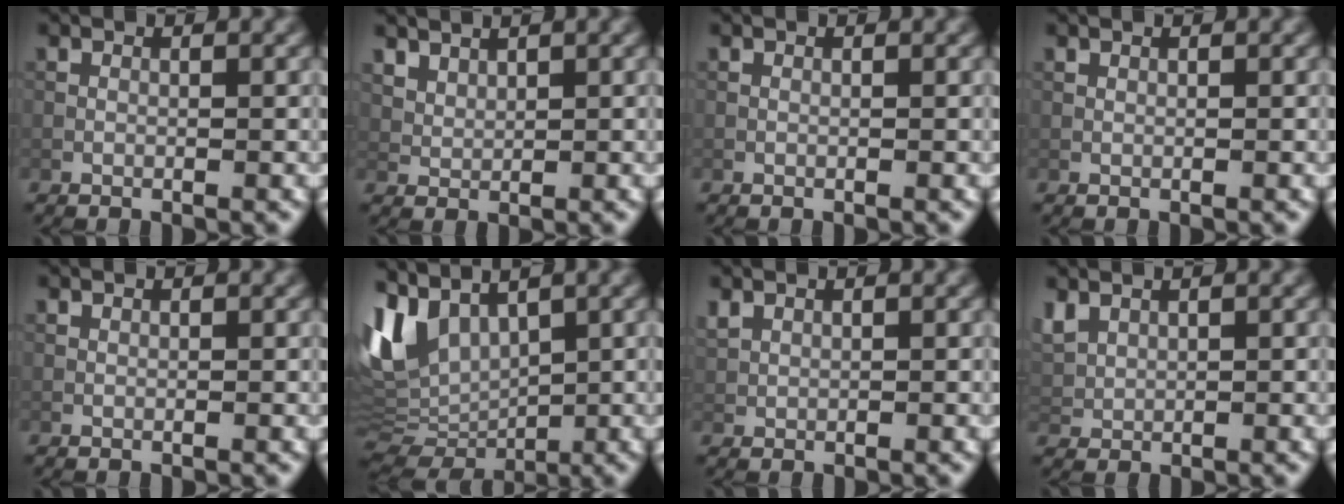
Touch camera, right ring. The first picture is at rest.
{"total": 2.6, "force": [2.2, 1.2, 0.8], "torque": [-0.024, -0.008, 0.062]}
{"total": 0.0}
{"total": 0.0}
{"total": 0.0}
{"total": 8.4, "force": [2.6, 4.9, 6.3], "torque": [-0.147, -0.006, 0.048]}
{"total": 1.1, "force": [0.8, 0.6, 0.3], "torque": [-0.010, 0.002, 0.020]}
{"total": 2.6, "force": [1.7, 1.5, 1.4], "torque": [-0.037, 0.006, 0.041]}